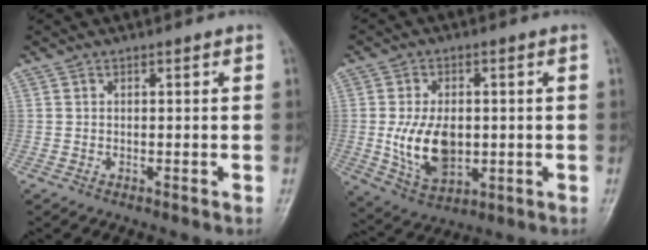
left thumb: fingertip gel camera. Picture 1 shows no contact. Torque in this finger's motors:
{"motor_torque": [1.09, 1.30, 1.47, 0.13, 0.32]}